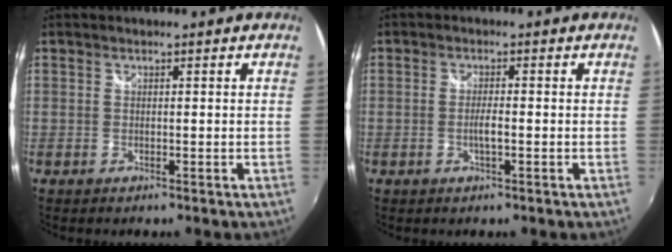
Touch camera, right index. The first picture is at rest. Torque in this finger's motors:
{"motor_torque": [0.09, 0.01, 0.17, 0.04]}